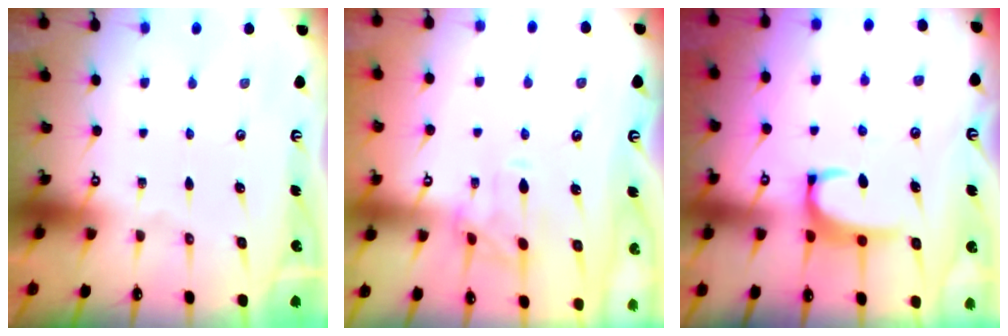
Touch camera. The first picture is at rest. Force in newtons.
{"total": 0.0}
{"total": 3.1, "press": 3.1, "slide": 0.5}